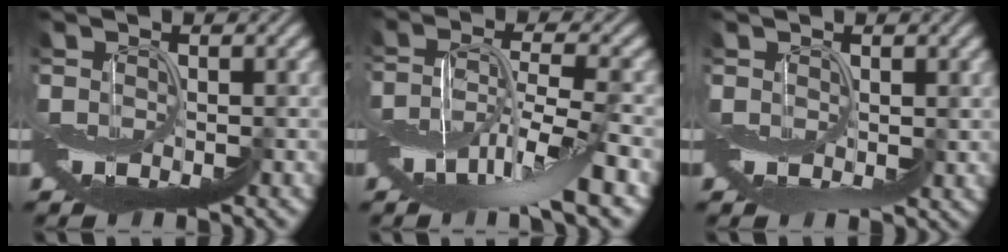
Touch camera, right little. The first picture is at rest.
{"total": 7.5, "force": [-3.1, 2.5, 6.3], "torque": [-0.121, 0.002, -0.063]}
{"total": 1.3, "force": [0.5, 1.0, 0.7], "torque": [-0.008, -0.002, 0.009]}